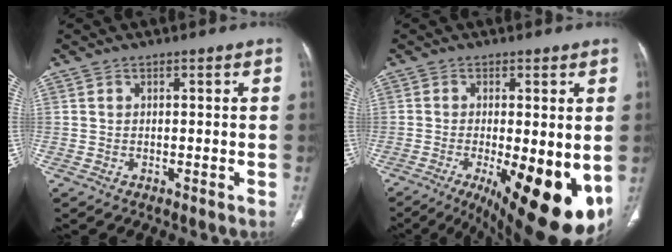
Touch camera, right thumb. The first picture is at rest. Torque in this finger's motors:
{"motor_torque": [0.99, 4.02, 0.95, 0.59, 0.32]}